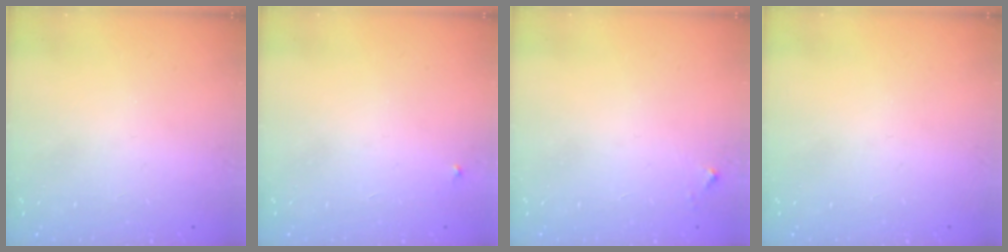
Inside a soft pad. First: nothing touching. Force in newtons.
{"total": 2.1, "press": 2.1, "slide": 0.1}
{"total": 2.8, "press": 2.8, "slide": 0.2}
{"total": 0.0}